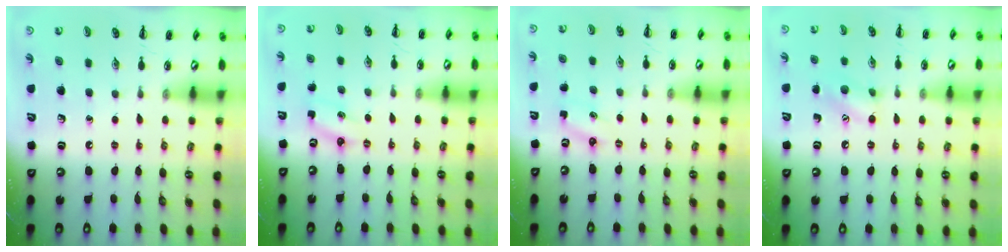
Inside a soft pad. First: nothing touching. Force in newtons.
{"total": 2.7, "press": 2.6, "slide": 0.8}
{"total": 2.2, "press": 2.1, "slide": 0.6}
{"total": 8.9, "press": 8.9, "slide": 0.5}